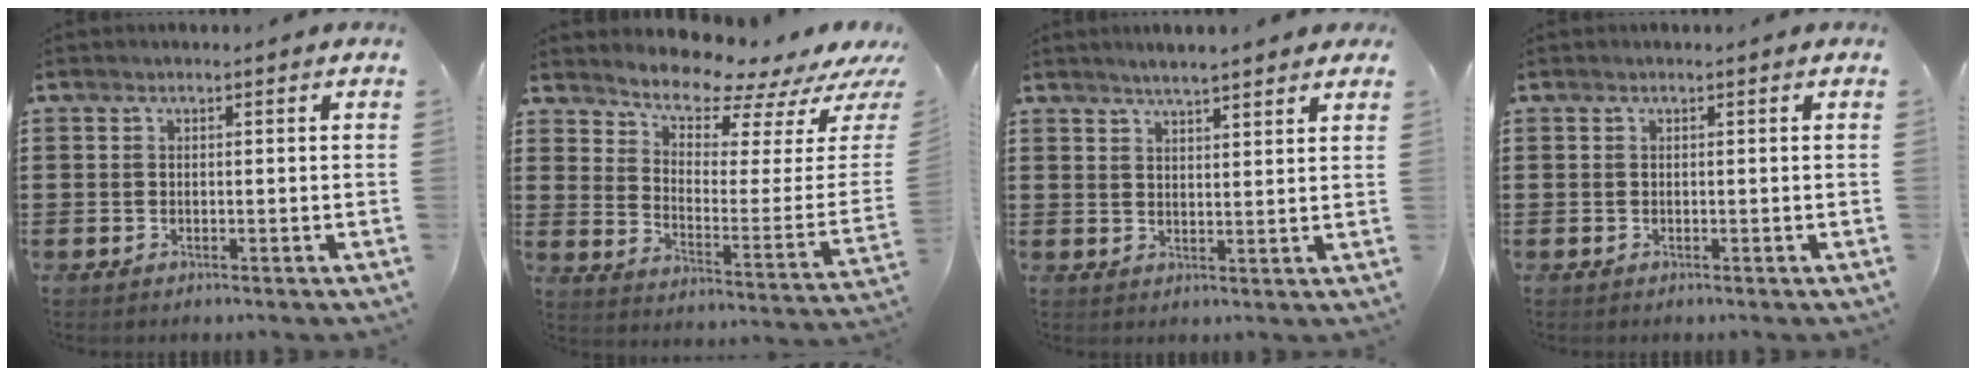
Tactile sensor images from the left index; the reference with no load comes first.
{"total": 7.7, "force": [7.3, 1.6, 2.0], "torque": [-0.057, -0.073, 0.124]}
{"total": 3.2, "force": [3.0, 0.1, 1.3], "torque": [-0.033, -0.002, 0.052]}
{"total": 0.0}